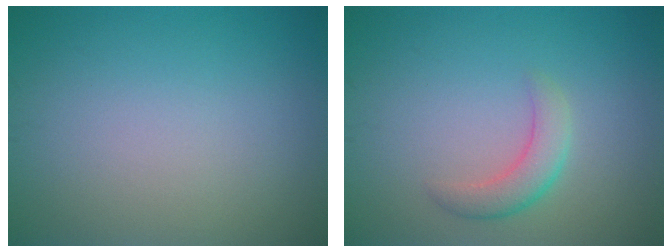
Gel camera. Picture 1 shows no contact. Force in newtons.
{"total": 2.5, "press": 2.5, "slide": 0.1}